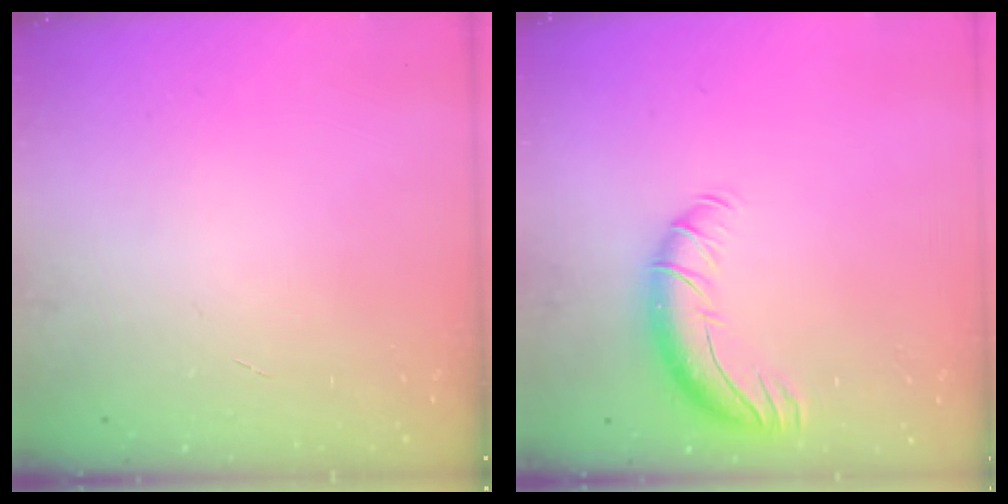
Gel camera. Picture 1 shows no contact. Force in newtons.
{"total": 10.9, "press": 10.5, "slide": 3.0}